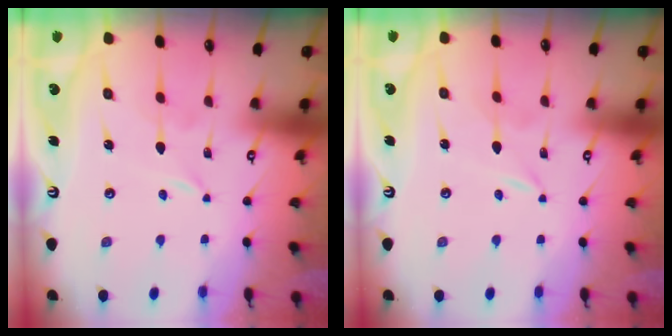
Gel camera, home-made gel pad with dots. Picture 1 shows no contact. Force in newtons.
{"total": 0.0}